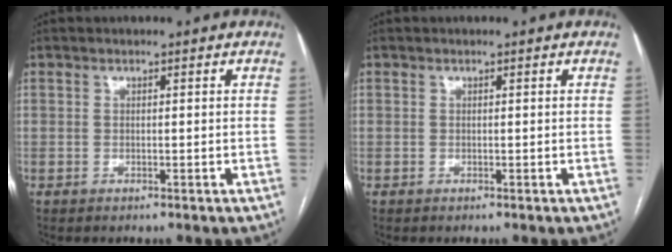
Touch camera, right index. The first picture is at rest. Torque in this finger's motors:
{"motor_torque": [0.00, 0.00, 0.00, 0.00]}